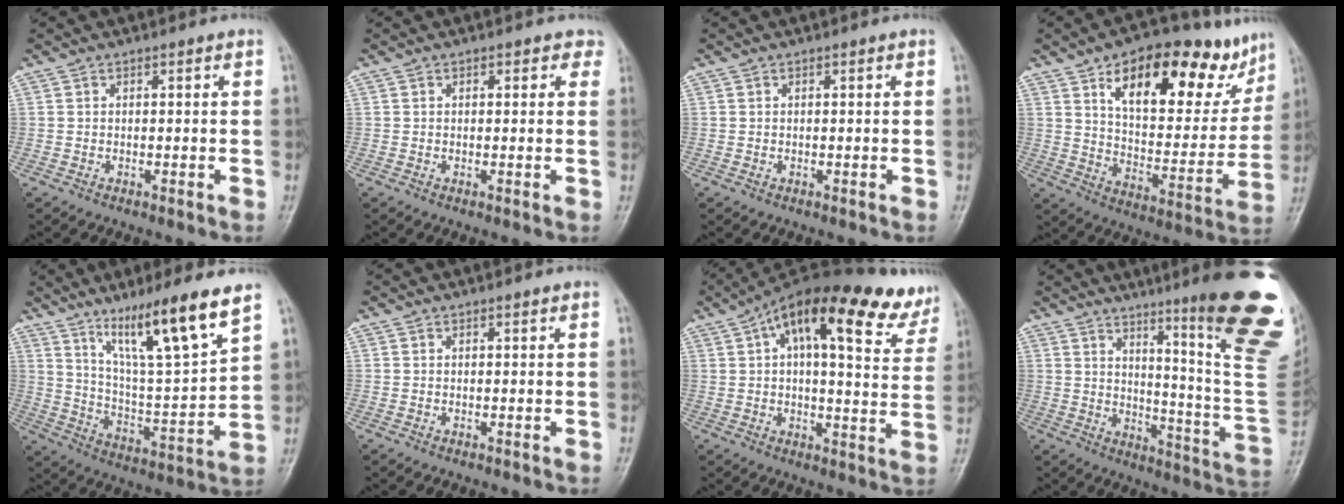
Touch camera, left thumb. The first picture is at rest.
{"total": 2.4, "force": [1.2, 1.6, 1.3], "torque": [0.012, 0.000, 0.008]}
{"total": 0.0}
{"total": 23.9, "force": [14.1, 10.8, 16.0], "torque": [-0.178, -0.034, 0.218]}
{"total": 16.7, "force": [10.8, 1.5, 12.6], "torque": [-0.202, -0.061, 0.193]}
{"total": 0.0}
{"total": 23.3, "force": [14.0, 7.4, 17.0], "torque": [-0.225, -0.001, 0.183]}
{"total": 25.4, "force": [13.1, 3.1, 21.5], "torque": [-0.221, -0.071, 0.182]}